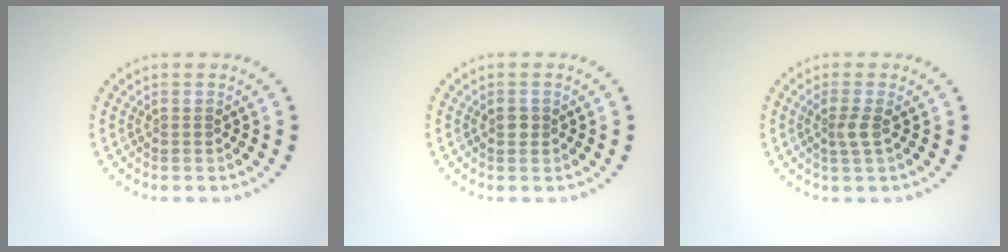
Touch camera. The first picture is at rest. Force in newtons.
{"total": 1.0, "press": 0.9, "slide": 0.2}
{"total": 1.7, "press": 1.2, "slide": 1.1}